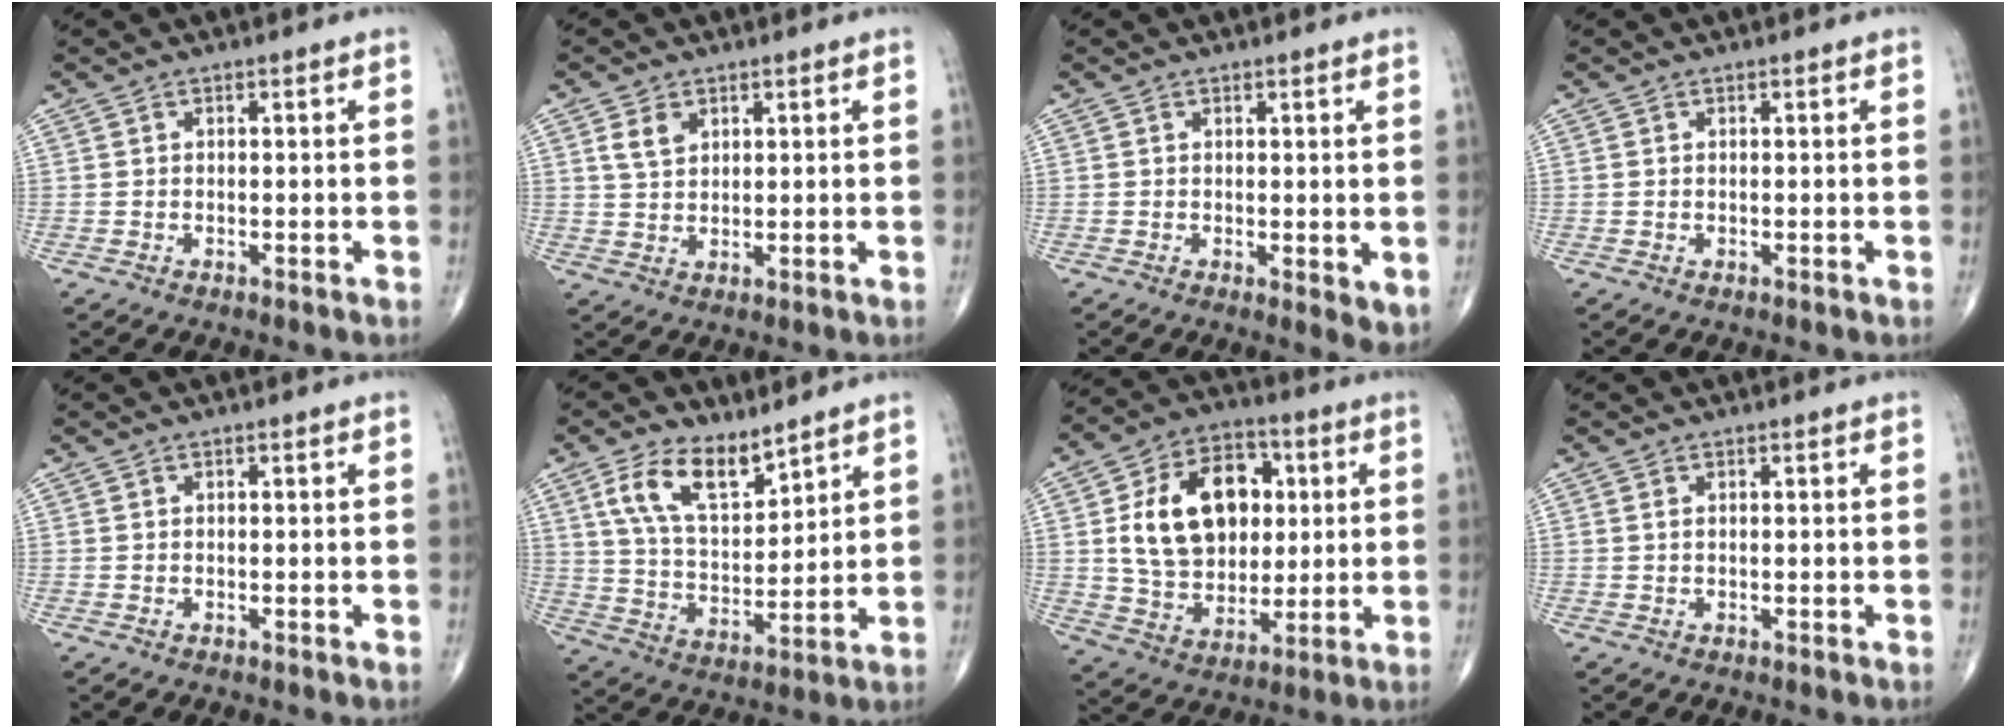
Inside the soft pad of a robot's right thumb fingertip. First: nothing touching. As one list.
[{"total": 3.9, "force": [1.8, 2.5, 2.3], "torque": [-0.036, -0.006, 0.039]}, {"total": 3.4, "force": [0.1, 1.3, 3.2], "torque": [-0.046, -0.013, 0.004]}, {"total": 0.0}, {"total": 0.0}, {"total": 12.2, "force": [7.4, 5.8, 7.7], "torque": [-0.125, -0.040, 0.149]}, {"total": 19.4, "force": [3.4, 13.8, 13.2], "torque": [-0.182, 0.006, 0.064]}, {"total": 0.5, "force": [0.1, 0.3, 0.4], "torque": [-0.011, 0.005, 0.003]}]